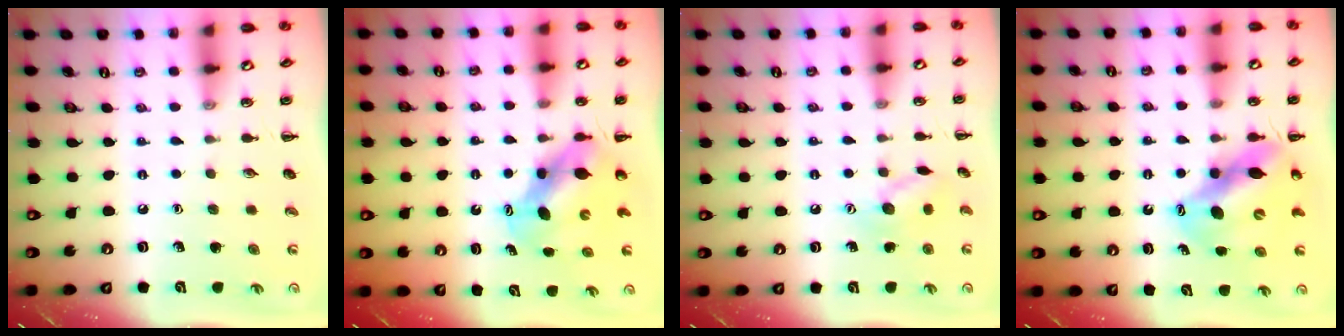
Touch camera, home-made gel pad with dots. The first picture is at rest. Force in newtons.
{"total": 6.2, "press": 6.0, "slide": 1.5}
{"total": 8.9, "press": 8.8, "slide": 1.0}
{"total": 12.5, "press": 11.9, "slide": 3.6}